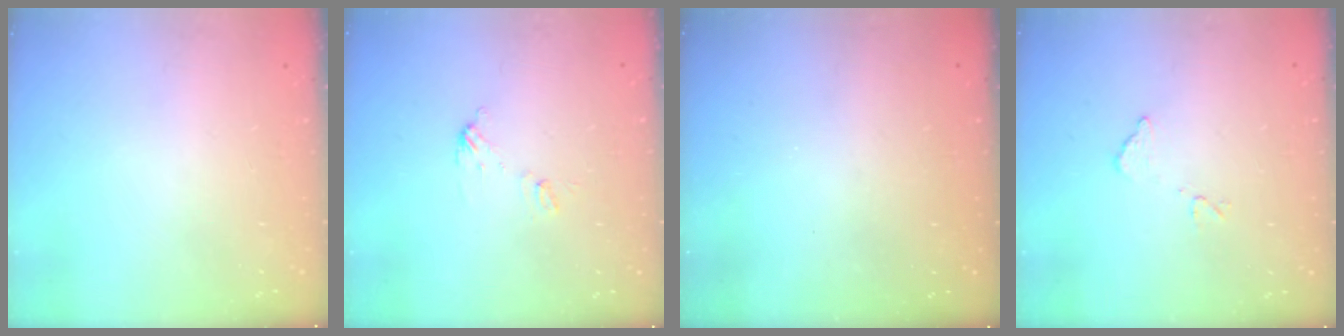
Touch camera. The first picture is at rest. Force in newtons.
{"total": 5.7, "press": 5.7, "slide": 0.5}
{"total": 3.1, "press": 3.1, "slide": 0.1}
{"total": 8.4, "press": 8.4, "slide": 0.4}